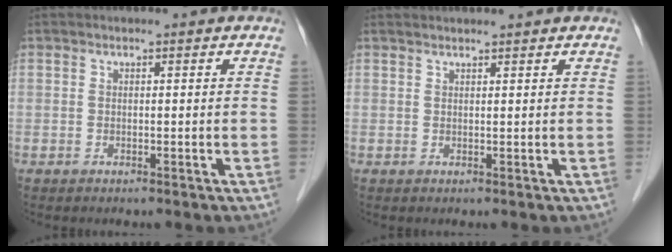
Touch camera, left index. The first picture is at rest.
{"total": 2.9, "force": [2.8, 0.0, 0.8], "torque": [-0.012, 0.022, 0.040]}